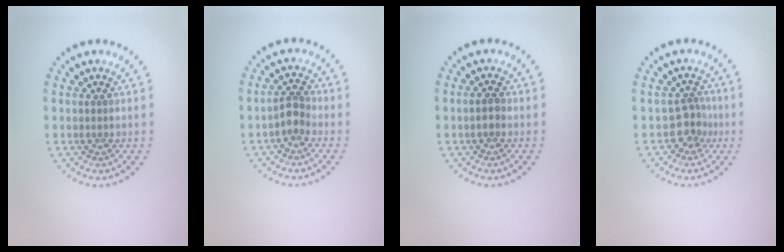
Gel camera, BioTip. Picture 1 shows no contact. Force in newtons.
{"total": 1.8, "press": 1.4, "slide": 1.1}
{"total": 1.3, "press": 1.3, "slide": 0.2}
{"total": 2.2, "press": 1.7, "slide": 1.3}